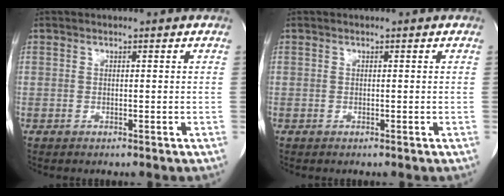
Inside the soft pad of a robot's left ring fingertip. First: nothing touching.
{"total": 0.0}